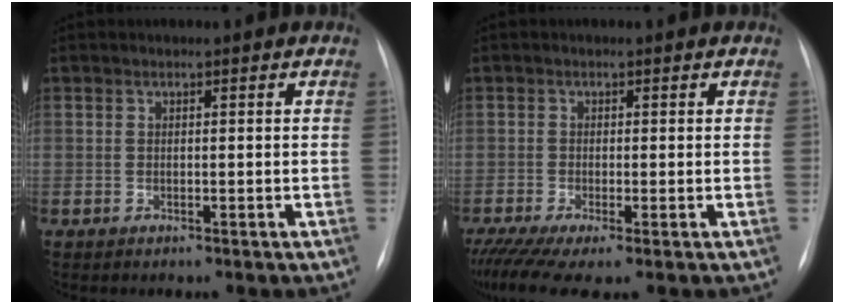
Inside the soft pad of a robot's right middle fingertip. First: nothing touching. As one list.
[{"total": 6.0, "force": [-3.9, 1.1, 4.5], "torque": [-0.077, -0.015, -0.068]}]